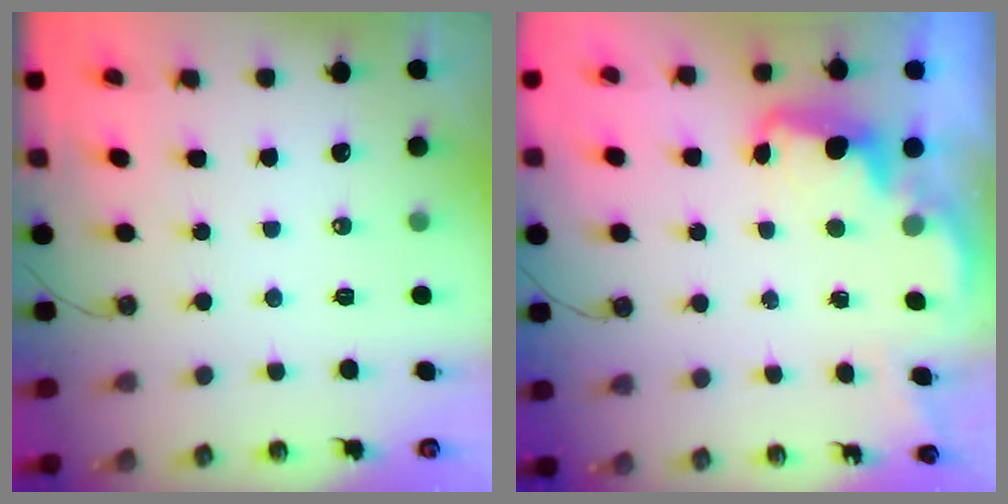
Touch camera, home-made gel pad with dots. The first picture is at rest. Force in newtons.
{"total": 2.5, "press": 2.5, "slide": 0.5}